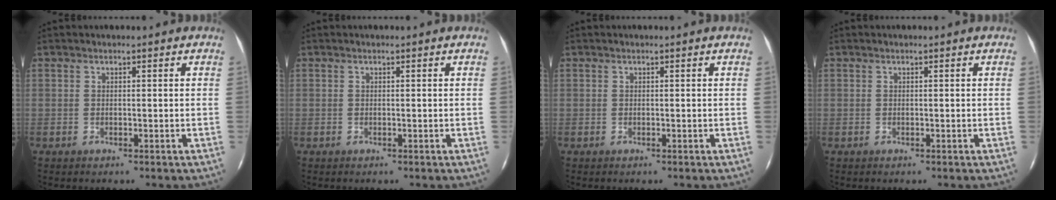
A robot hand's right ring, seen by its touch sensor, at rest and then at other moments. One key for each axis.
{"total": 0.0}
{"total": 0.0}
{"total": 0.0}